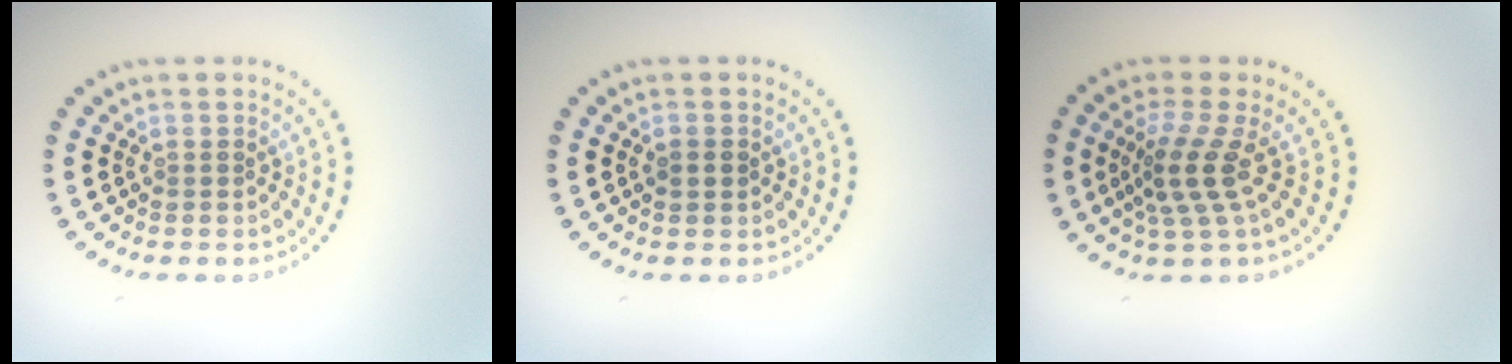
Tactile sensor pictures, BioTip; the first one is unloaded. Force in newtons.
{"total": 1.2, "press": 1.2, "slide": 0.1}
{"total": 3.4, "press": 2.4, "slide": 2.4}